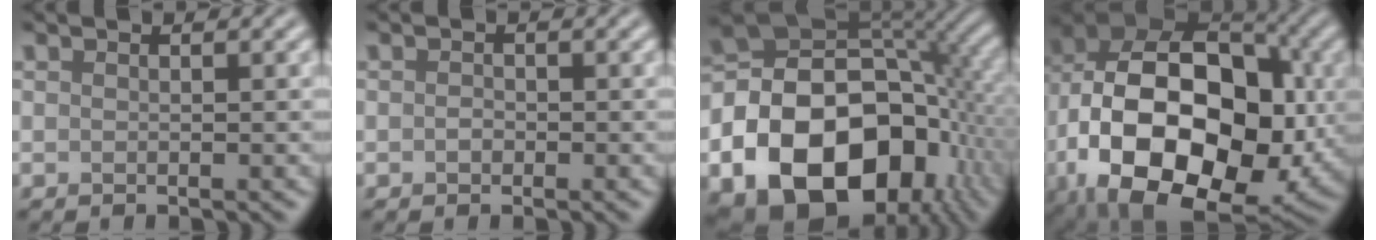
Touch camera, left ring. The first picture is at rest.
{"total": 0.8, "force": [-0.2, 0.6, 0.4], "torque": [-0.008, -0.002, -0.005]}
{"total": 20.4, "force": [-6.9, 14.2, 12.8], "torque": [-0.234, -0.025, -0.106]}
{"total": 20.7, "force": [-3.7, 13.4, 15.4], "torque": [-0.272, -0.013, -0.048]}